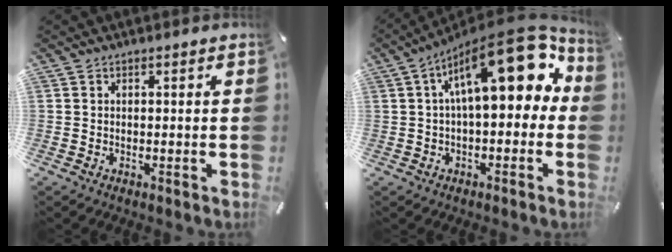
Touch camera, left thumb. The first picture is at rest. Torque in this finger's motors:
{"motor_torque": [2.12, 2.69, 1.59, -1.18, 0.66]}